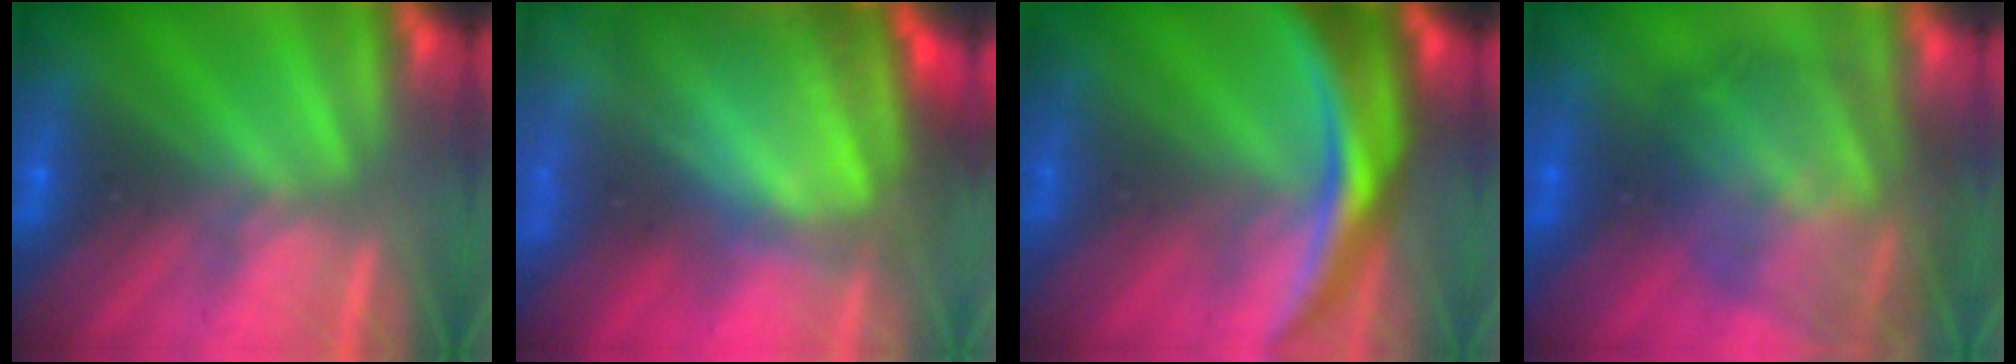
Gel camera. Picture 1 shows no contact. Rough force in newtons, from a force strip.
{"total": 7.8}
{"total": 11.7}
{"total": 7.2}